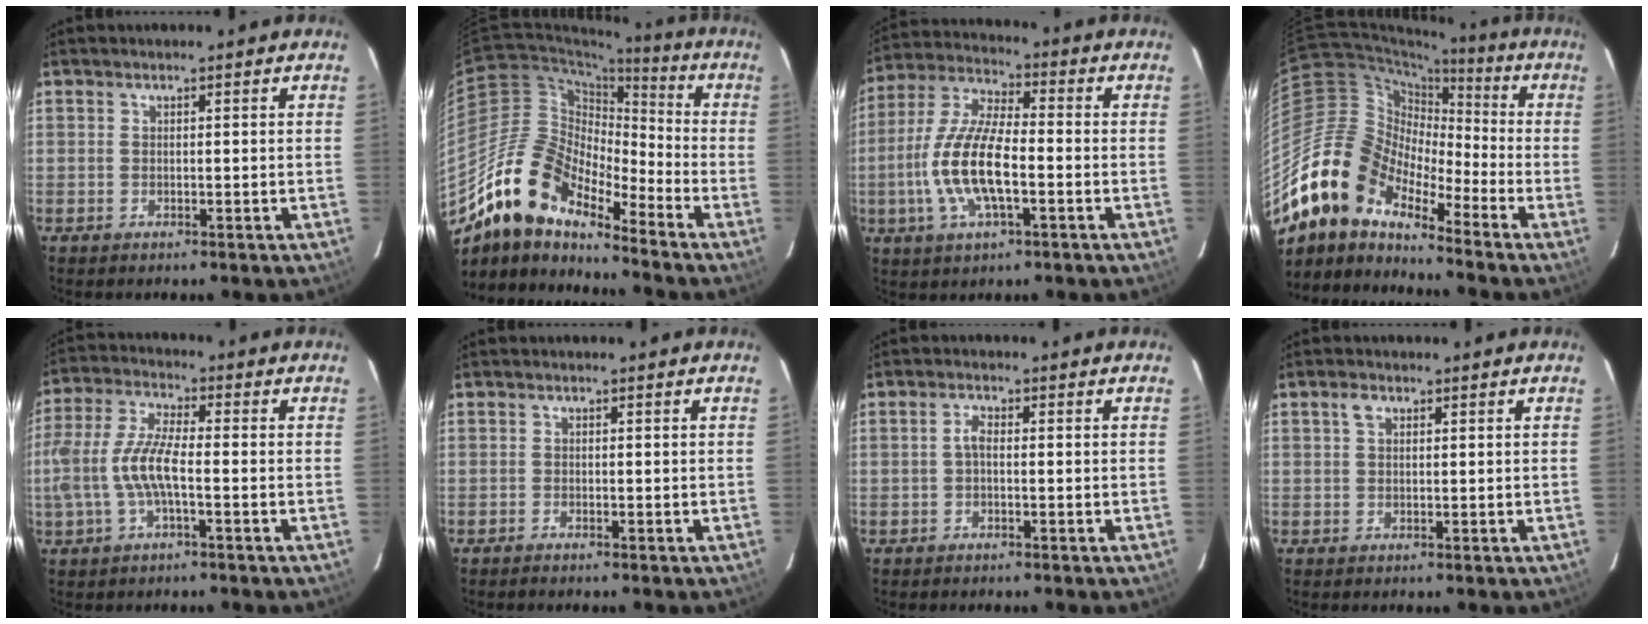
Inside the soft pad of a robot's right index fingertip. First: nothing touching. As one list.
[{"total": 15.8, "force": [-12.7, 5.5, 7.6], "torque": [-0.131, 0.001, -0.252]}, {"total": 13.8, "force": [-3.3, 4.6, 12.5], "torque": [-0.262, -0.002, -0.067]}, {"total": 16.0, "force": [-12.3, 7.7, 6.6], "torque": [-0.121, 0.009, -0.247]}, {"total": 10.2, "force": [-2.2, 2.9, 9.5], "torque": [-0.210, 0.003, -0.041]}, {"total": 0.7, "force": [-0.7, 0.0, 0.1], "torque": [-0.004, -0.002, -0.014]}, {"total": 0.7, "force": [-0.2, 0.2, 0.7], "torque": [-0.013, 0.004, -0.005]}, {"total": 1.7, "force": [0.8, 1.1, 1.0], "torque": [-0.020, 0.007, 0.014]}]